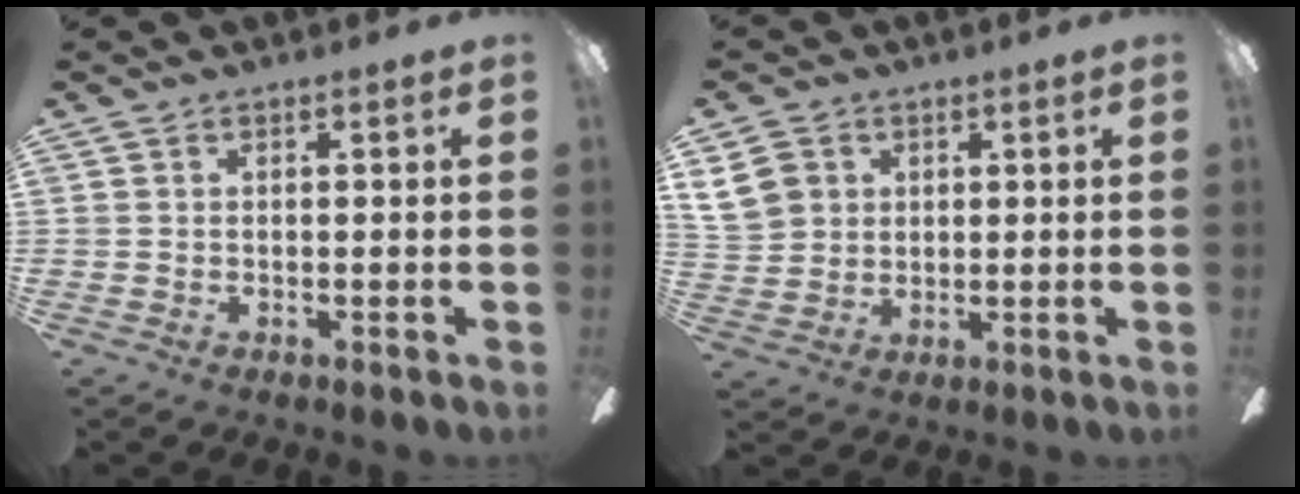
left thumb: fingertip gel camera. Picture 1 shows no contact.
{"total": 7.8, "force": [3.2, 6.6, 2.6], "torque": [-0.055, 0.009, 0.067]}